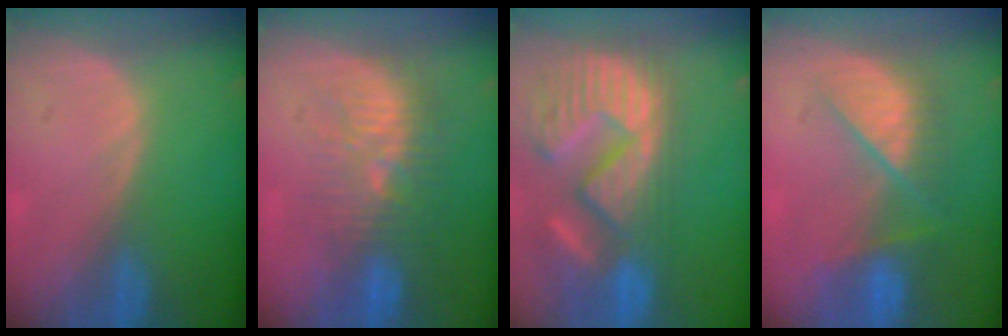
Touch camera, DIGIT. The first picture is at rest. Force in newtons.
{"total": 9.5, "press": 9.1, "slide": 2.7}
{"total": 15.4, "press": 12.6, "slide": 8.8}
{"total": 7.2, "press": 7.2, "slide": 0.5}